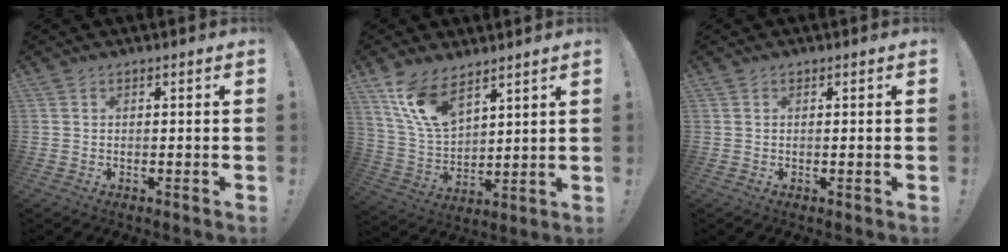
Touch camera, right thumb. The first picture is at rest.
{"total": 13.2, "force": [9.0, 6.6, 7.1], "torque": [-0.148, -0.049, 0.175]}
{"total": 0.0}